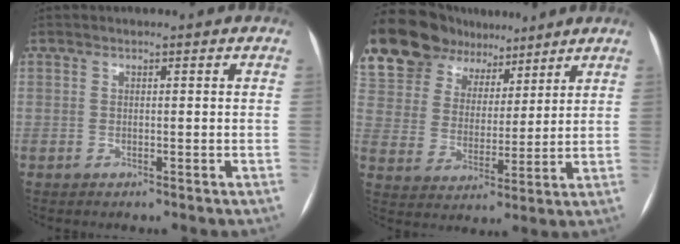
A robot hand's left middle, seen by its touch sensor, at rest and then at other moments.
{"total": 19.0, "force": [14.9, 10.0, 6.3], "torque": [-0.166, 0.046, 0.270]}